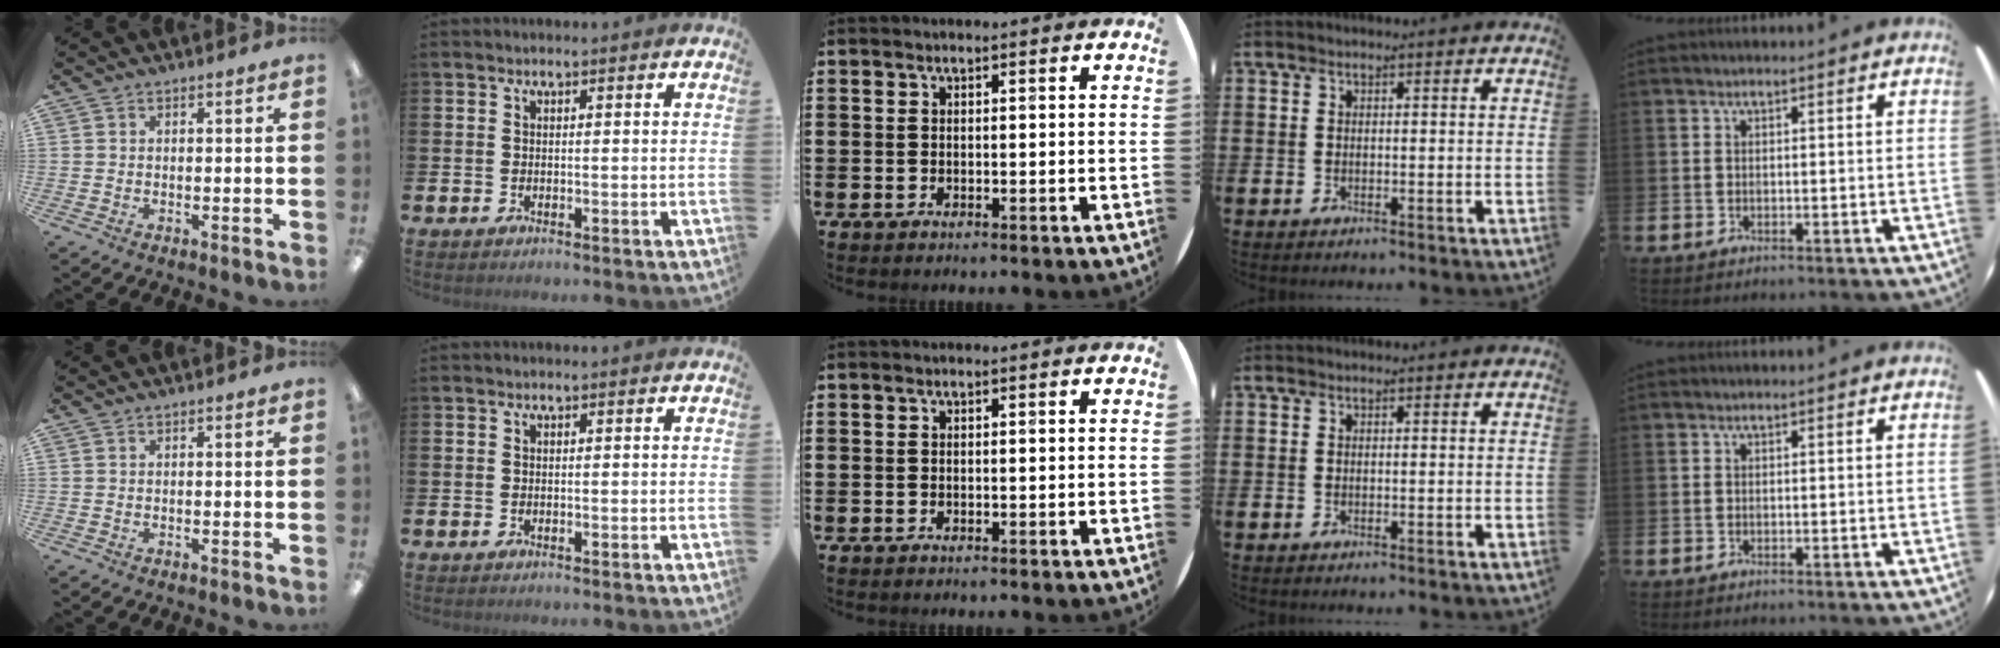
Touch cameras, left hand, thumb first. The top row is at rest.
{}